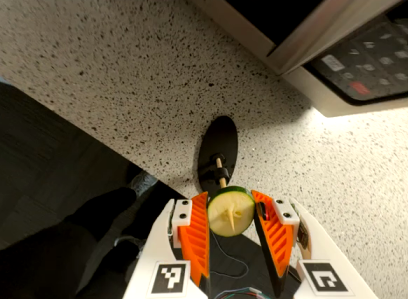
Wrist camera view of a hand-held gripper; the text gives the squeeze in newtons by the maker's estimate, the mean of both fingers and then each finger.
{"total": 9.8, "left": 10.0, "right": 9.6}